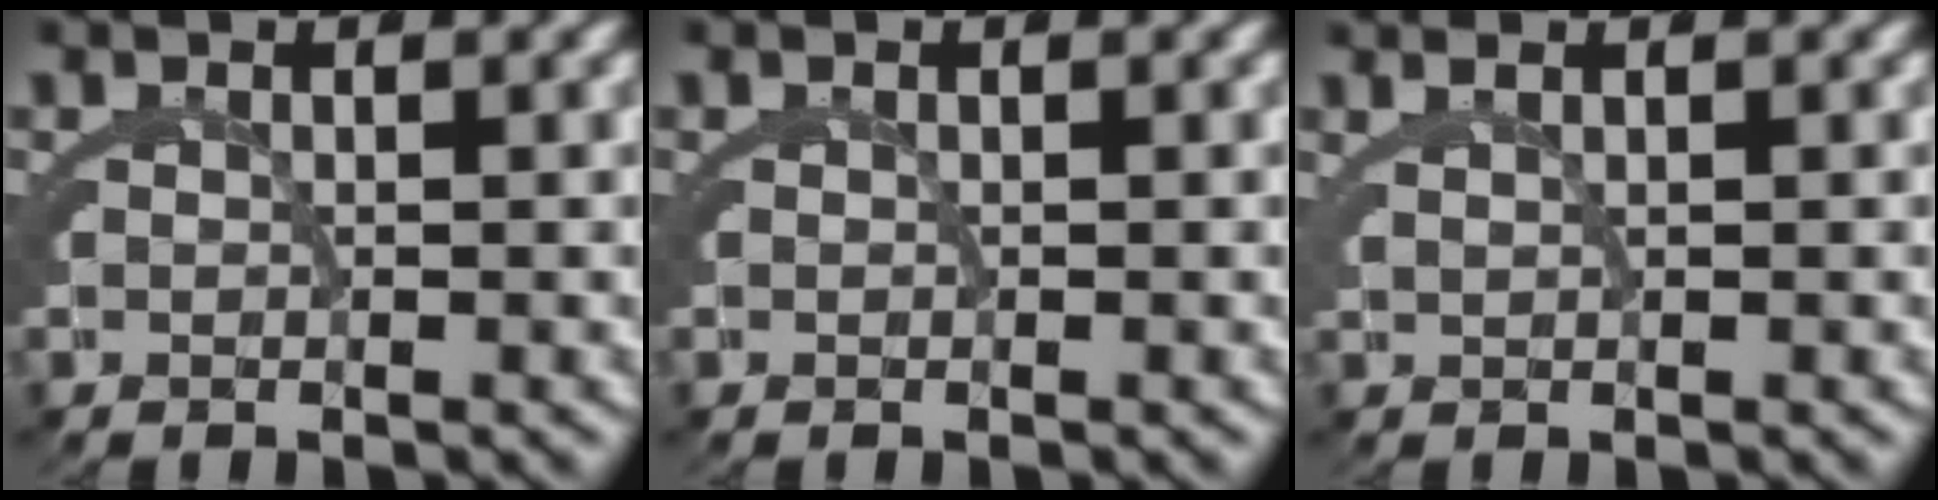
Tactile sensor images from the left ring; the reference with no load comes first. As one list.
[{"total": 0.0}, {"total": 1.3, "force": [1.0, -0.4, 0.7], "torque": [-0.006, 0.009, 0.021]}]